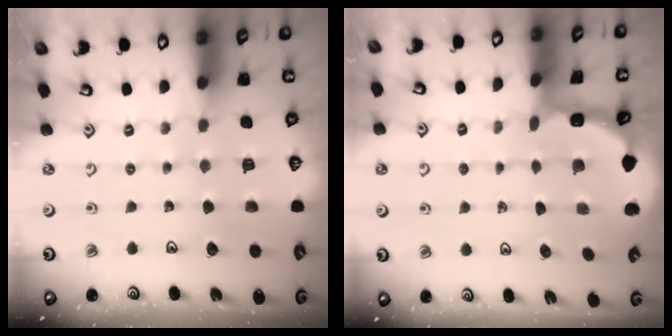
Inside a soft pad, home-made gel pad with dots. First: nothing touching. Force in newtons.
{"total": 2.1, "press": 2.1, "slide": 0.2}